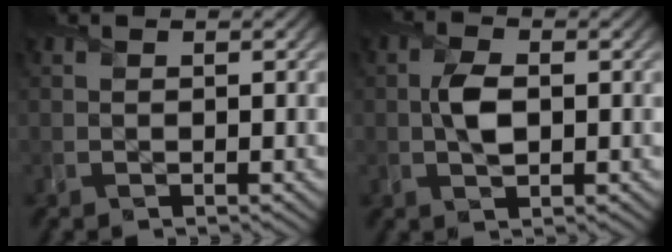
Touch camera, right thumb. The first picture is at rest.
{"total": 3.4, "force": [0.1, 1.9, 2.7], "torque": [-0.061, 0.000, 0.001]}